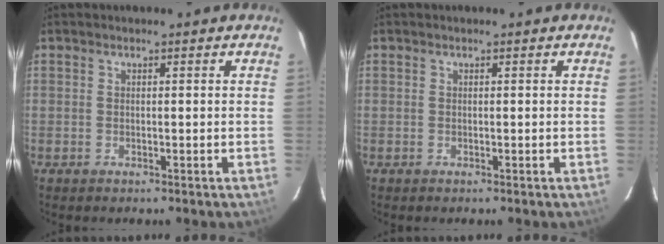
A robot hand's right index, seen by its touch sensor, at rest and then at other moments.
{"total": 0.0}